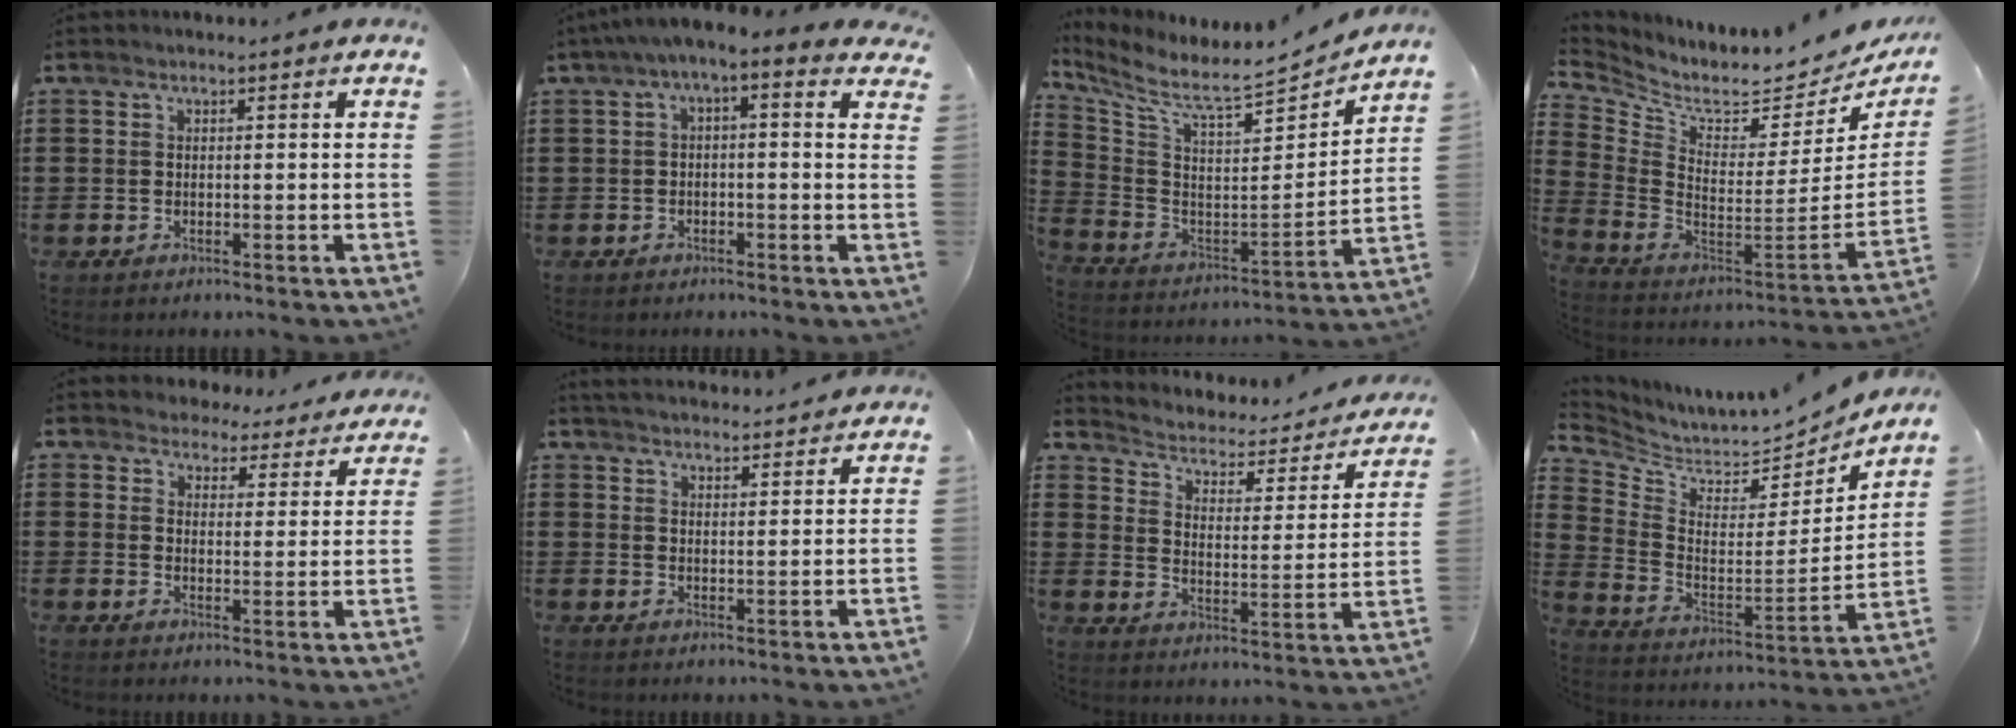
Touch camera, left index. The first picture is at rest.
{"total": 2.2, "force": [-0.9, 0.4, 1.9], "torque": [-0.039, -0.008, -0.027]}
{"total": 7.3, "force": [6.8, 0.4, 2.7], "torque": [-0.082, -0.071, 0.107]}
{"total": 5.3, "force": [3.9, 2.2, 2.8], "torque": [-0.082, -0.049, 0.060]}
{"total": 4.3, "force": [4.2, 1.0, 0.1], "torque": [-0.018, -0.026, 0.072]}
{"total": 3.2, "force": [3.2, -0.1, 0.3], "torque": [-0.015, -0.014, 0.058]}
{"total": 2.4, "force": [1.5, 1.5, 1.2], "torque": [-0.036, -0.017, 0.014]}
{"total": 4.9, "force": [4.4, 1.9, 1.3], "torque": [-0.056, -0.047, 0.072]}